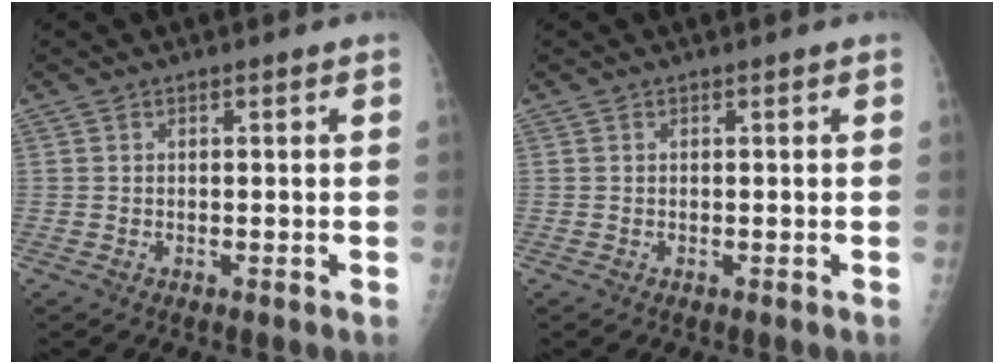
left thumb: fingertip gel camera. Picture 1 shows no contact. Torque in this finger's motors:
{"motor_torque": [0.00, 0.00, -0.03, -0.03, 0.00]}